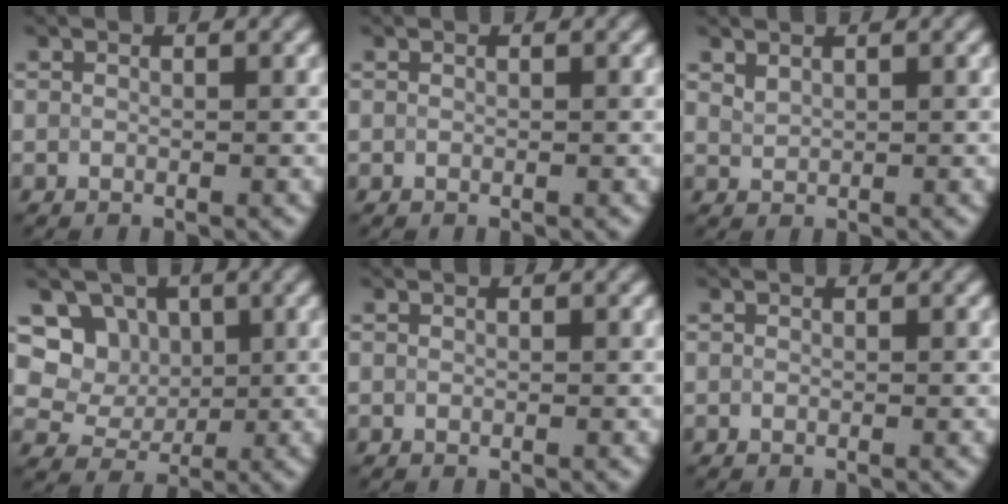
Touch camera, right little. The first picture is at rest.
{"total": 0.0}
{"total": 1.0, "force": [0.8, 0.4, 0.3], "torque": [-0.011, -0.001, 0.023]}
{"total": 4.9, "force": [1.8, 4.0, 2.1], "torque": [-0.040, -0.005, 0.027]}
{"total": 0.0}
{"total": 0.0}